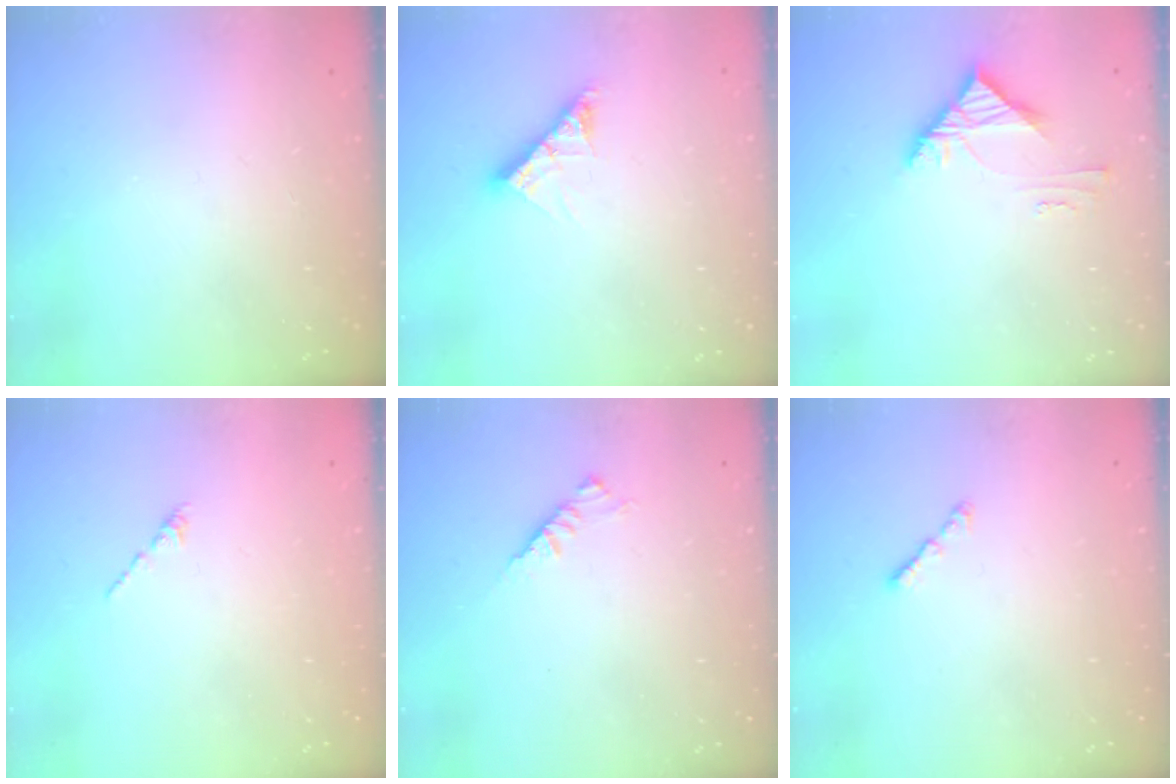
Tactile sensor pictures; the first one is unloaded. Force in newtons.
{"total": 9.6, "press": 9.5, "slide": 0.9}
{"total": 4.3, "press": 4.3, "slide": 0.5}
{"total": 0.6, "press": 0.5, "slide": 0.3}
{"total": 2.9, "press": 2.8, "slide": 0.7}
{"total": 1.6, "press": 1.5, "slide": 0.5}